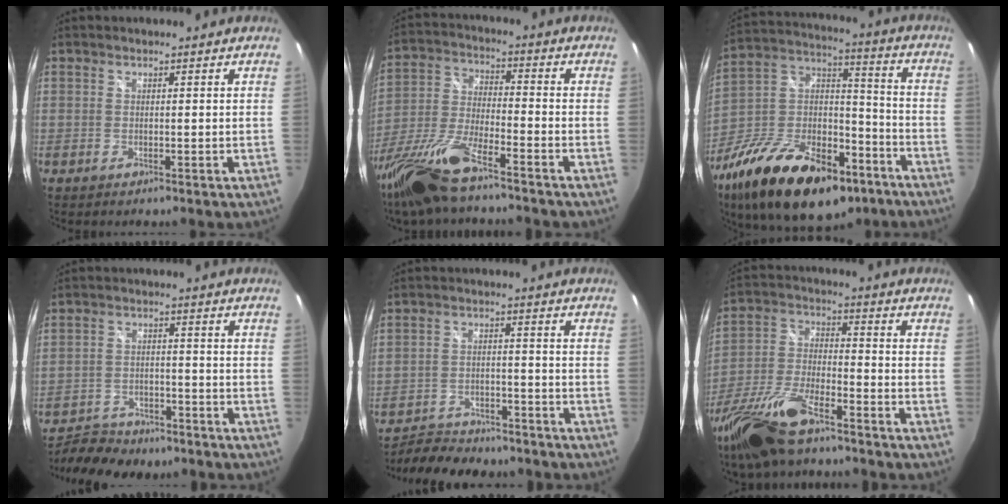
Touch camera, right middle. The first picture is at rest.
{"total": 16.3, "force": [-12.0, 4.0, 10.3], "torque": [-0.225, -0.036, -0.228]}
{"total": 28.3, "force": [-16.7, 14.2, 18.0], "torque": [-0.342, 0.006, -0.263]}
{"total": 11.3, "force": [-9.3, 4.8, 4.2], "torque": [-0.110, -0.009, -0.143]}
{"total": 12.2, "force": [-10.5, 4.2, 4.5], "torque": [-0.112, -0.008, -0.157]}
{"total": 16.9, "force": [-12.0, 5.7, 10.5], "torque": [-0.233, -0.033, -0.229]}